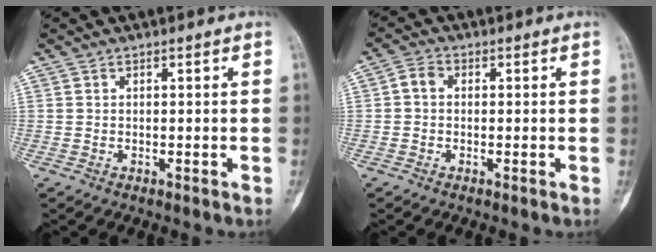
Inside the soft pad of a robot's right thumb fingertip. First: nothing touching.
{"total": 2.7, "force": [0.0, 2.0, 1.7], "torque": [-0.027, 0.007, -0.008]}